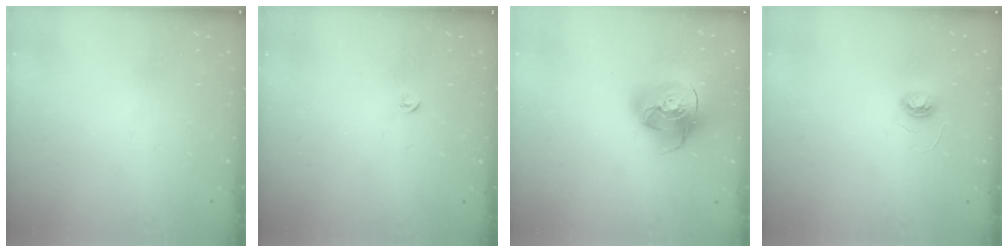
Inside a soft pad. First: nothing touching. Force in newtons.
{"total": 2.7, "press": 2.6, "slide": 0.6}
{"total": 18.0, "press": 17.8, "slide": 2.8}
{"total": 4.0, "press": 4.0, "slide": 0.3}